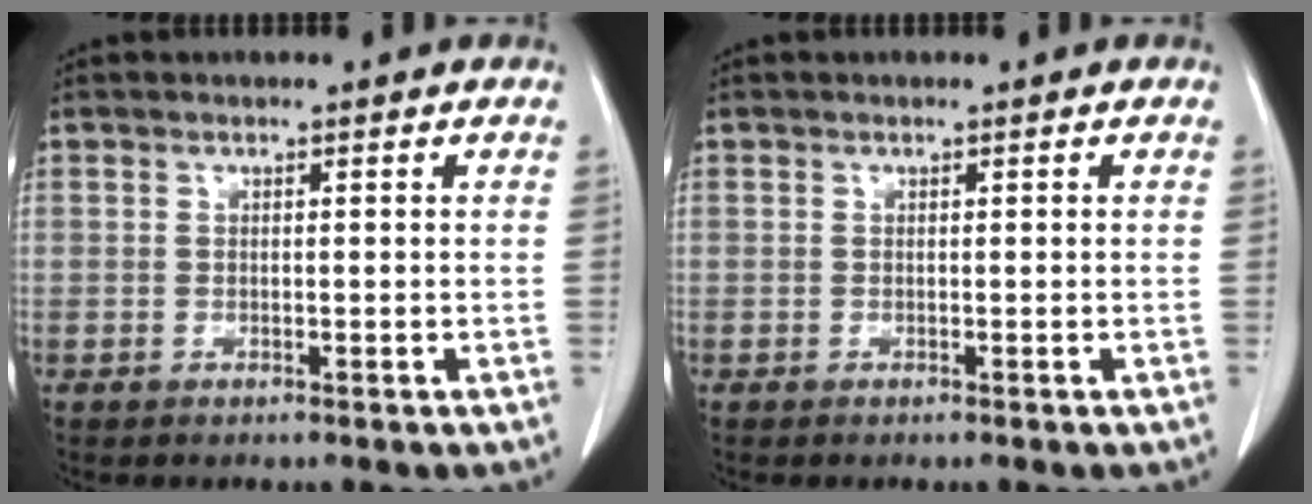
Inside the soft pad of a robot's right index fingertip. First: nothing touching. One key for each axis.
{"total": 0.0}